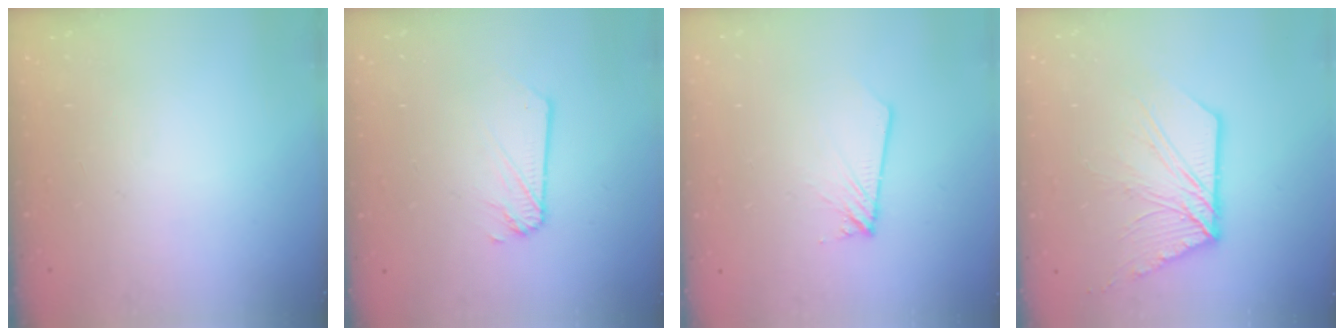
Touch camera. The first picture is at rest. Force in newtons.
{"total": 1.9, "press": 1.9, "slide": 0.3}
{"total": 1.8, "press": 1.8, "slide": 0.1}
{"total": 12.9, "press": 12.8, "slide": 1.4}